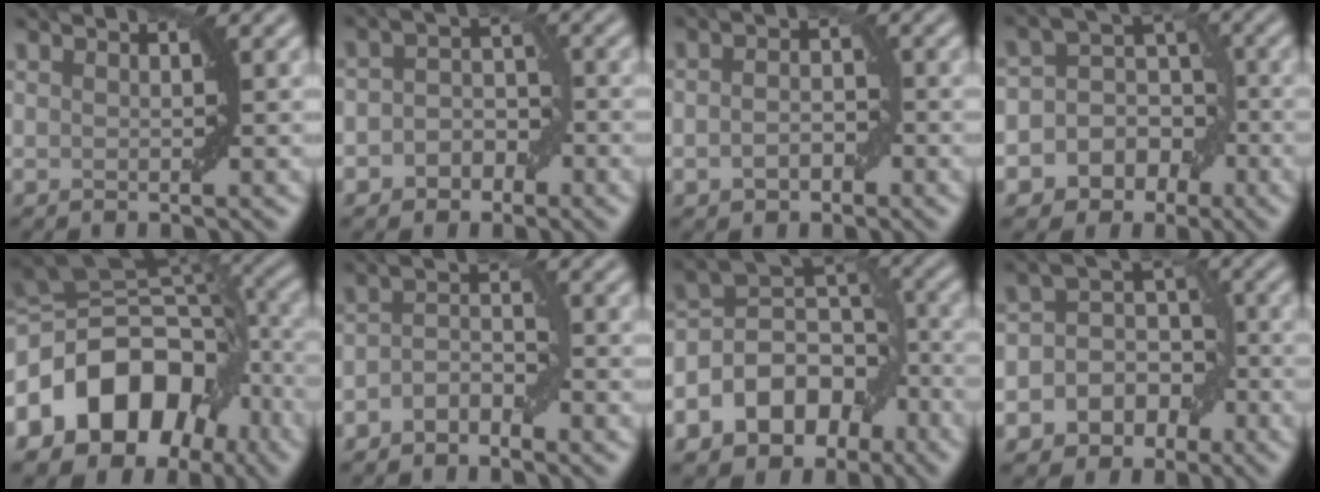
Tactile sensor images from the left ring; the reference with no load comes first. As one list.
[{"total": 3.2, "force": [-1.4, 2.5, 1.5], "torque": [-0.002, 0.008, -0.034]}, {"total": 2.5, "force": [-0.8, 1.7, 1.7], "torque": [-0.027, 0.001, -0.016]}, {"total": 9.5, "force": [-3.8, 8.3, 2.4], "torque": [-0.035, 0.012, -0.081]}, {"total": 13.3, "force": [-5.4, 9.7, 7.2], "torque": [-0.130, 0.014, -0.106]}, {"total": 2.5, "force": [-1.6, 1.3, 1.4], "torque": [-0.025, 0.013, -0.031]}, {"total": 8.8, "force": [-4.3, 6.2, 4.5], "torque": [-0.067, 0.007, -0.084]}, {"total": 8.6, "force": [-3.5, 7.4, 2.4], "torque": [-0.028, 0.016, -0.074]}]